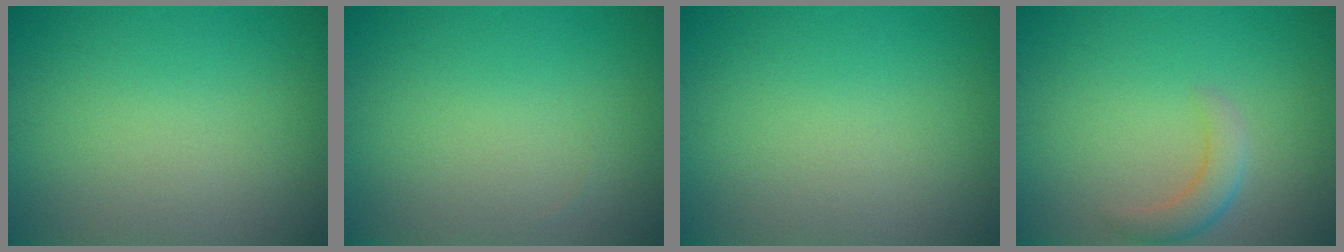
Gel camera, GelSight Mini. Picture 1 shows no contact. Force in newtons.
{"total": 0.0}
{"total": 0.0}
{"total": 2.4, "press": 2.4, "slide": 0.2}